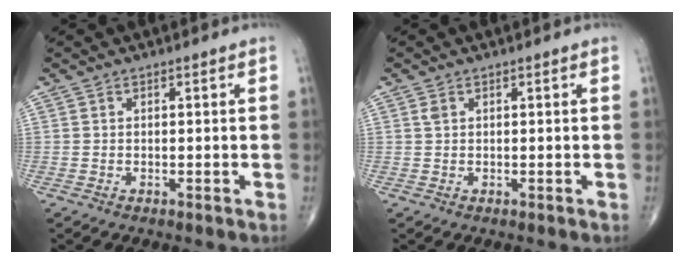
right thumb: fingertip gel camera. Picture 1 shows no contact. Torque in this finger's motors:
{"motor_torque": [-0.39, 0.16, 0.40, 0.17, -0.02]}